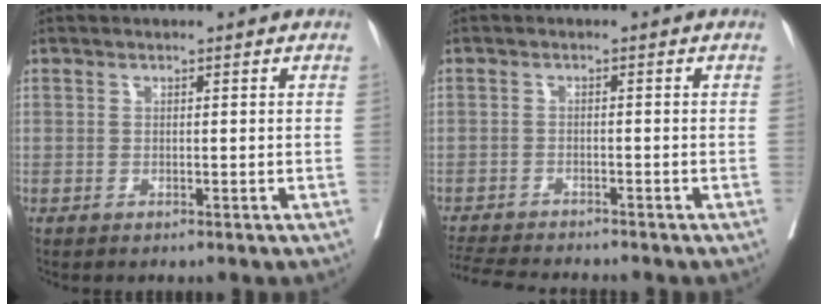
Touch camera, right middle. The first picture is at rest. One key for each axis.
{"total": 7.8, "fx": -7.3, "fy": 0.5, "fz": 2.7, "tx": -0.046, "ty": -0.015, "tz": -0.118}